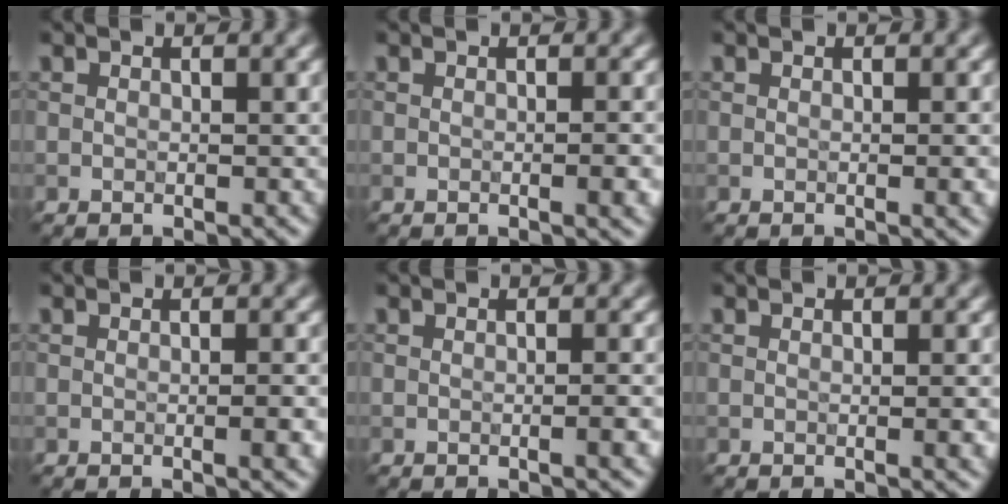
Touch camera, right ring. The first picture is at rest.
{"total": 1.8, "force": [-0.3, 0.3, 1.7], "torque": [-0.022, 0.000, -0.006]}
{"total": 1.5, "force": [-0.1, 0.4, 1.5], "torque": [-0.015, 0.002, -0.003]}
{"total": 2.1, "force": [-0.3, 0.5, 2.1], "torque": [-0.024, 0.001, -0.006]}
{"total": 1.7, "force": [-0.3, 0.3, 1.6], "torque": [-0.018, 0.002, -0.008]}
{"total": 1.8, "force": [-0.1, 0.5, 1.8], "torque": [-0.019, 0.001, -0.004]}